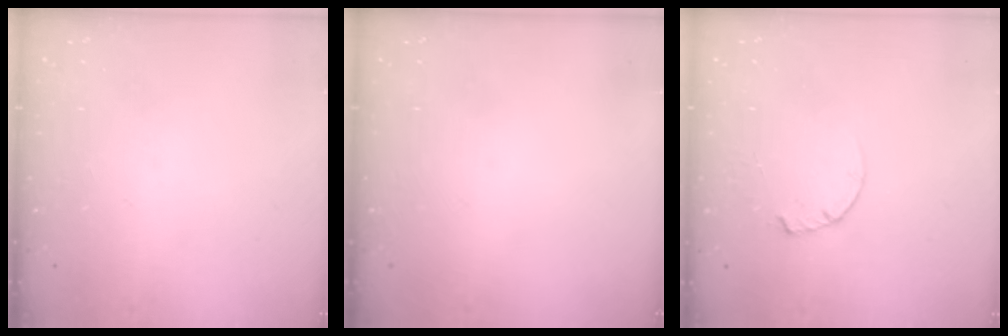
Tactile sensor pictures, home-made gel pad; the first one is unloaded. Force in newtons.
{"total": 0.0}
{"total": 2.4, "press": 2.4, "slide": 0.3}